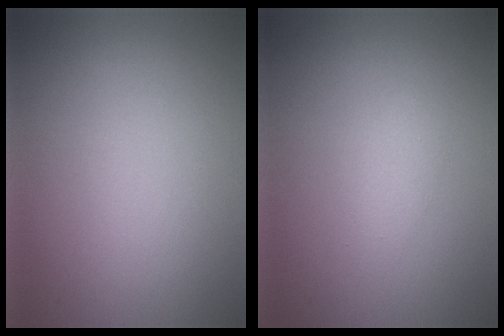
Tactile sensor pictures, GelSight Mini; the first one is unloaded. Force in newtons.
{"total": 1.1, "press": 1.1, "slide": 0.0}